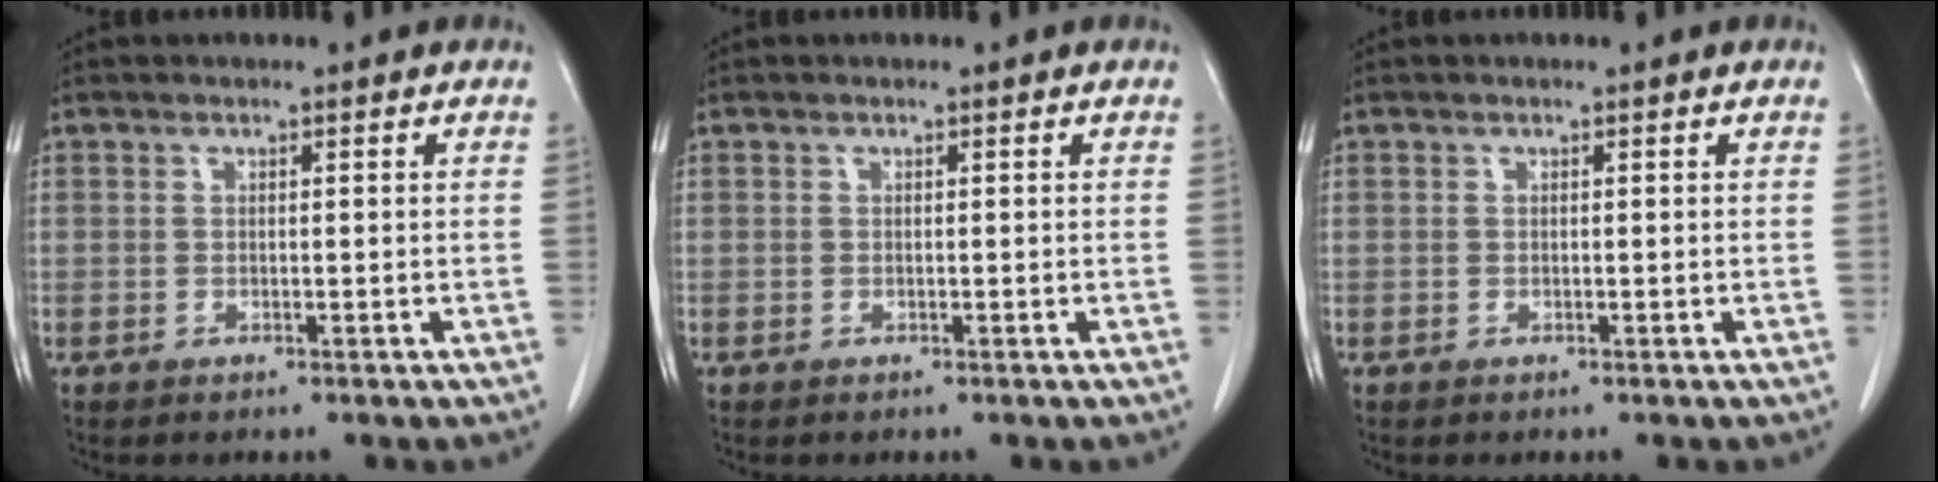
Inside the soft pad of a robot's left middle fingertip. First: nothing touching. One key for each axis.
{"total": 0.0}
{"total": 0.0}